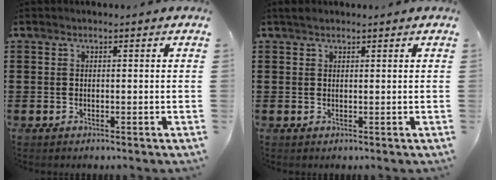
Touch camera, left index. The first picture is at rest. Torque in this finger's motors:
{"motor_torque": [0.03, 0.06, 0.00, -0.03]}